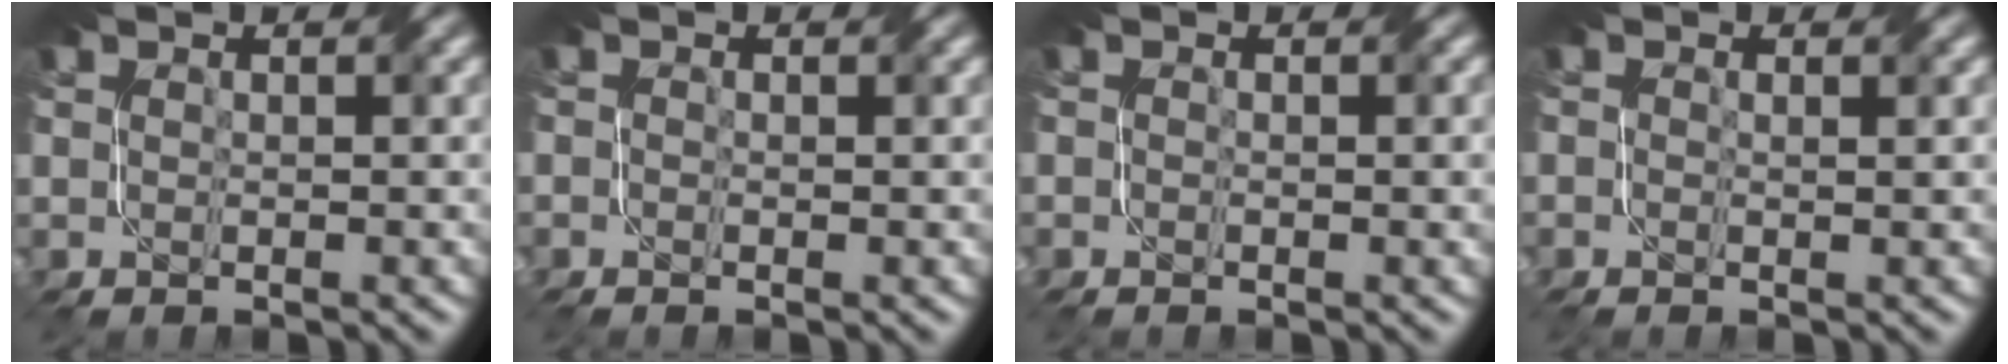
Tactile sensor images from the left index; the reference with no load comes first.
{"total": 0.6, "force": [-0.3, 0.4, 0.4], "torque": [-0.009, -0.007, -0.007]}
{"total": 1.3, "force": [-0.3, 0.6, 1.1], "torque": [-0.016, -0.007, -0.007]}
{"total": 1.0, "force": [0.2, 0.4, 0.8], "torque": [-0.012, -0.001, -0.006]}